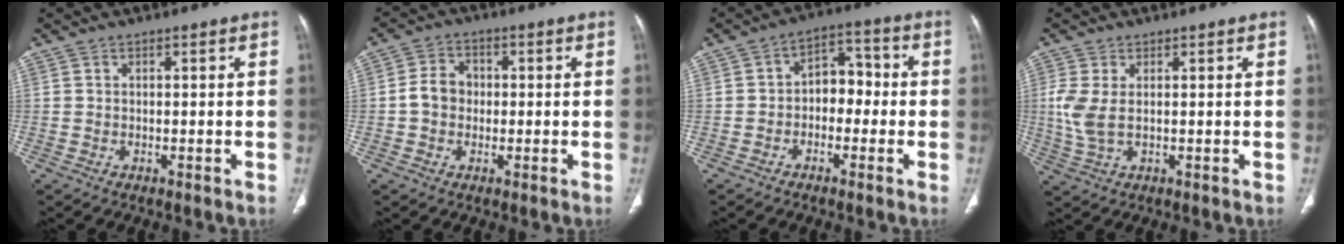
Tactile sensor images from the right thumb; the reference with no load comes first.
{"total": 5.2, "force": [-0.3, 4.4, 2.7], "torque": [-0.036, 0.015, -0.013]}
{"total": 7.0, "force": [-1.1, 5.1, 4.7], "torque": [-0.034, 0.036, -0.032]}
{"total": 4.8, "force": [0.5, 2.3, 4.2], "torque": [-0.108, -0.003, 0.016]}